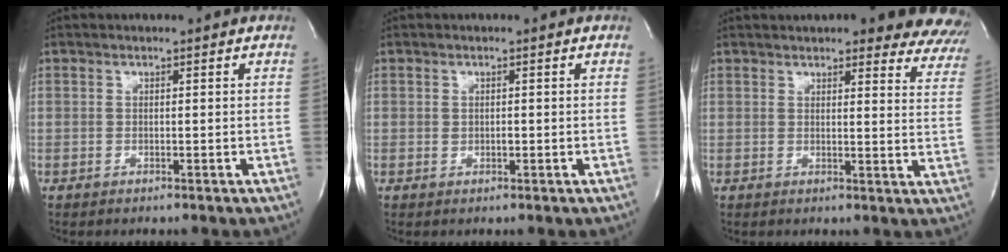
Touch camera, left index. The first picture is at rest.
{"total": 0.8, "force": [0.0, 0.6, 0.6], "torque": [-0.008, 0.001, -0.001]}
{"total": 20.0, "force": [18.1, 4.4, 7.2], "torque": [-0.073, -0.042, 0.184]}